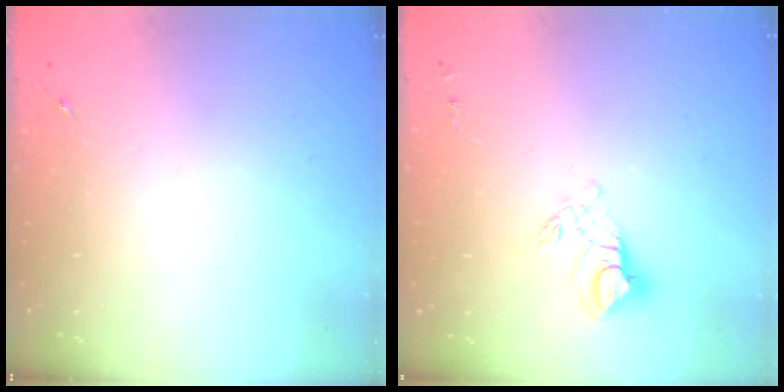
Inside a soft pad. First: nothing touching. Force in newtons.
{"total": 10.0, "press": 9.9, "slide": 1.0}